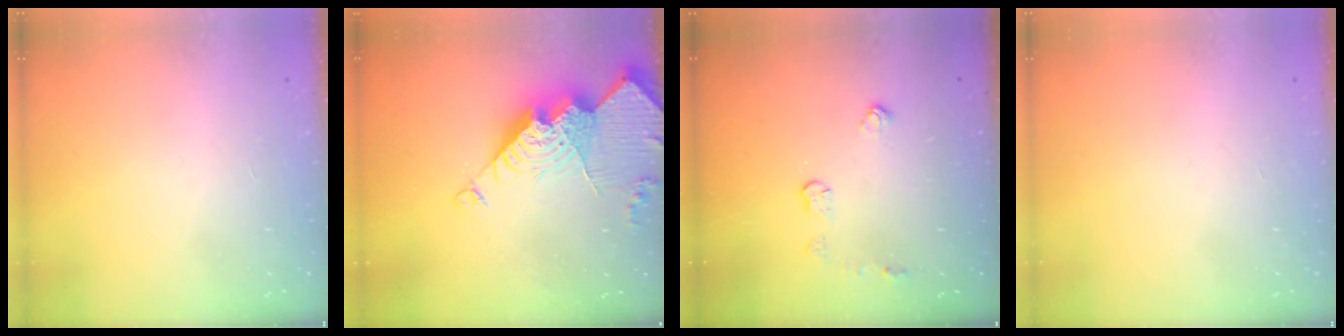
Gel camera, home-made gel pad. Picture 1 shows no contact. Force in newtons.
{"total": 20.8, "press": 20.6, "slide": 2.1}
{"total": 5.1, "press": 5.1, "slide": 0.2}
{"total": 0.0}